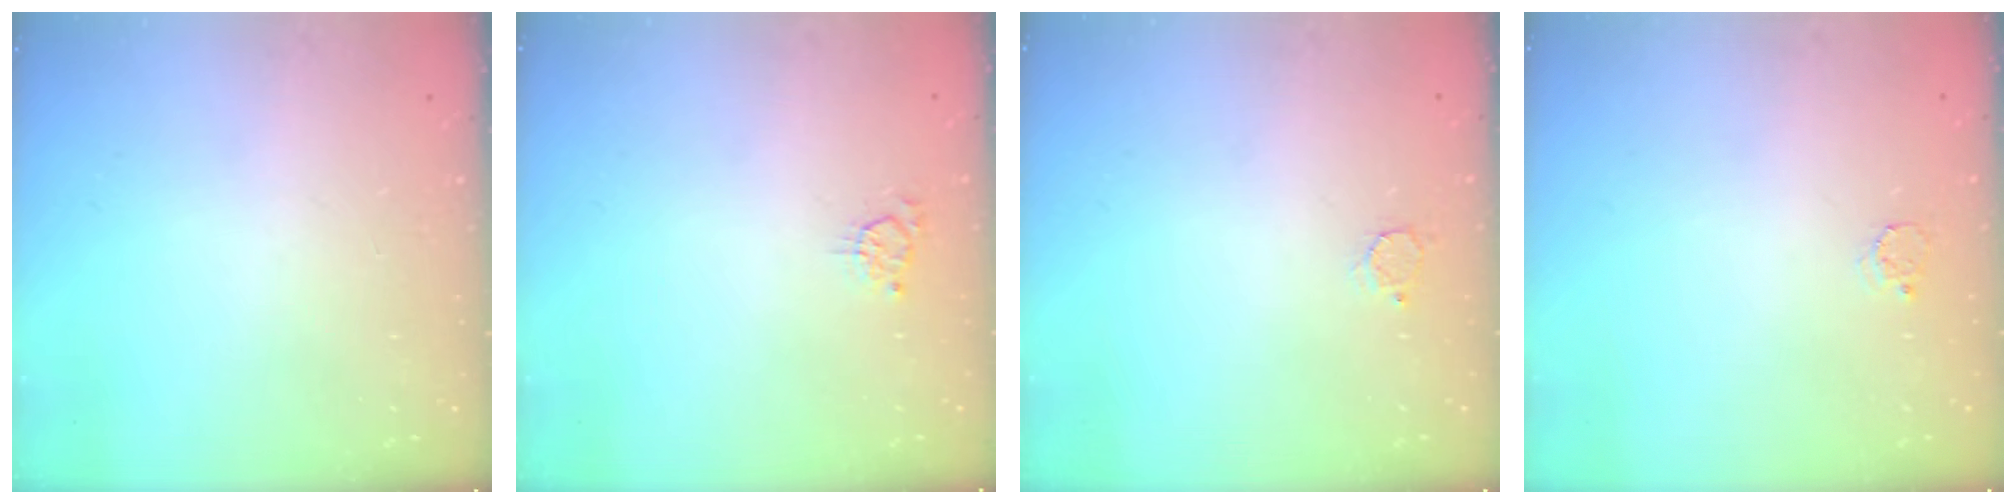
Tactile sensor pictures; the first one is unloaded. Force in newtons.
{"total": 2.5, "press": 2.5, "slide": 0.3}
{"total": 2.3, "press": 2.3, "slide": 0.2}
{"total": 2.5, "press": 2.5, "slide": 0.3}